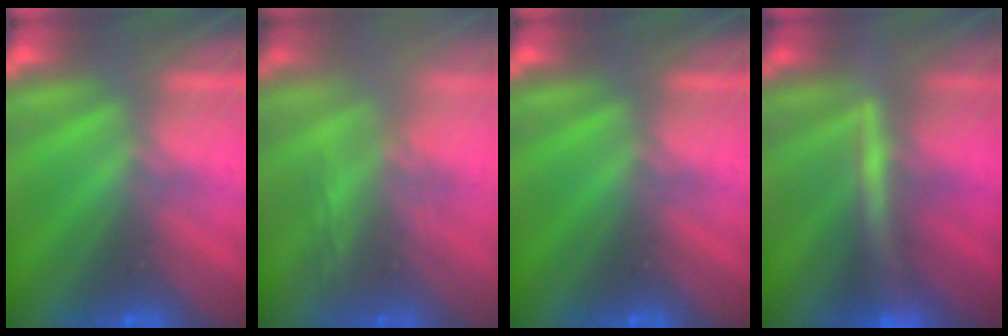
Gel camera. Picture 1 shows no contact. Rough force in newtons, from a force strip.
{"total": 3.2}
{"total": 0.0}
{"total": 2.4}